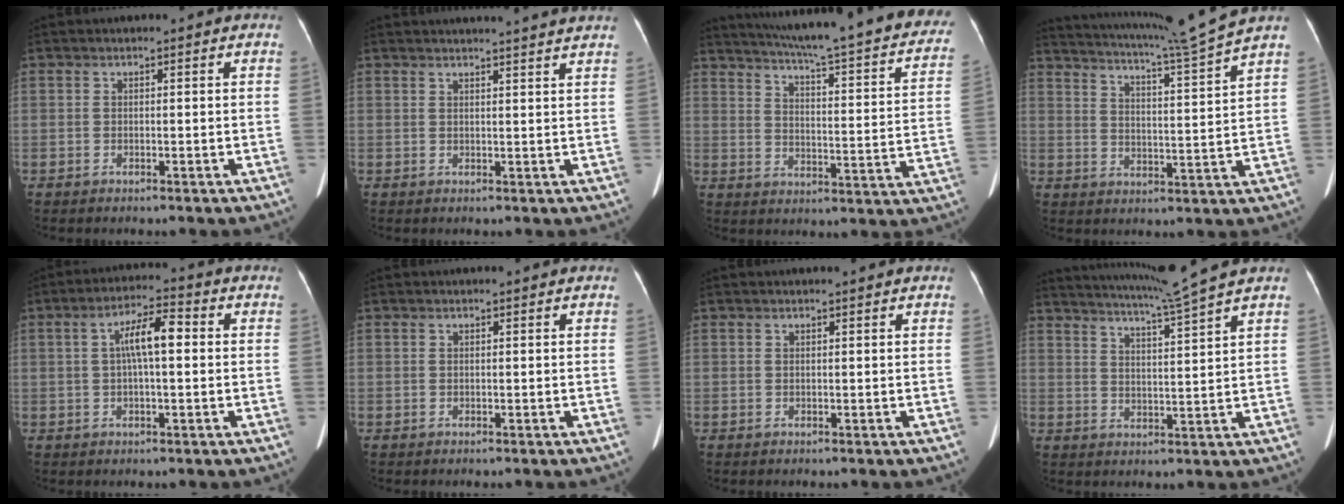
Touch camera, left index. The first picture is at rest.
{"total": 9.5, "force": [9.0, -1.0, 3.0], "torque": [-0.032, 0.000, 0.091]}
{"total": 30.6, "force": [26.2, 3.5, 15.4], "torque": [-0.224, -0.062, 0.316]}
{"total": 12.4, "force": [11.0, -3.2, 4.6], "torque": [-0.089, -0.044, 0.165]}
{"total": 6.3, "force": [0.7, 1.5, 6.1], "torque": [-0.111, 0.023, 0.011]}
{"total": 0.0}
{"total": 0.9, "force": [0.9, -0.1, 0.4], "torque": [-0.010, 0.005, 0.017]}
{"total": 8.9, "force": [7.8, -3.0, 3.2], "torque": [-0.061, -0.024, 0.127]}